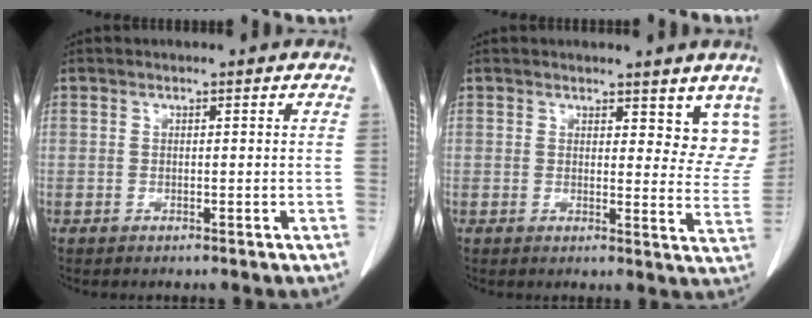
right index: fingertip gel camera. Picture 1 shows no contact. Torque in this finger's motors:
{"motor_torque": [0.08, 0.29, 0.09, 0.00]}